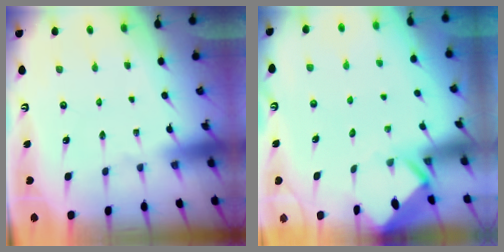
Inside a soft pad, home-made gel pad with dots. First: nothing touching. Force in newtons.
{"total": 3.5, "press": 3.5, "slide": 0.1}